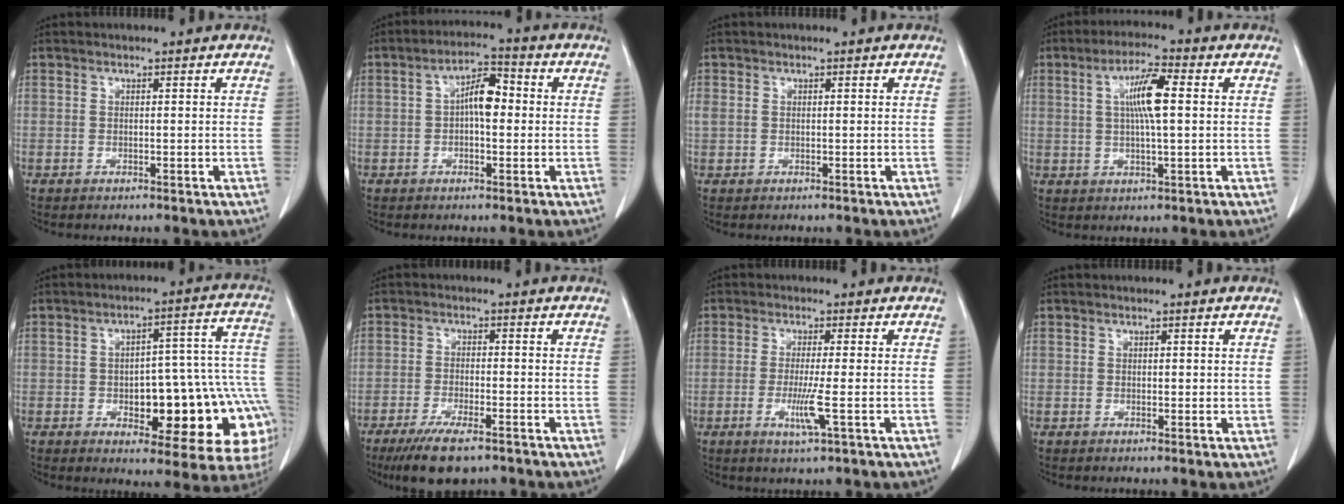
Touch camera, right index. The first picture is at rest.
{"total": 5.8, "force": [0.2, 2.3, 5.3], "torque": [-0.092, 0.022, -0.001]}
{"total": 0.8, "force": [0.2, 0.7, 0.5], "torque": [-0.020, 0.016, 0.010]}
{"total": 7.2, "force": [1.4, 0.8, 7.1], "torque": [-0.130, 0.008, 0.023]}
{"total": 20.1, "force": [-4.7, 6.8, 18.3], "torque": [-0.145, 0.044, -0.042]}
{"total": 8.1, "force": [-5.8, 1.9, 5.3], "torque": [-0.092, -0.015, -0.093]}
{"total": 4.4, "force": [-1.3, -0.7, 4.2], "torque": [-0.086, -0.015, -0.025]}
{"total": 0.9, "force": [0.2, 0.6, 0.6], "torque": [-0.003, 0.001, 0.003]}